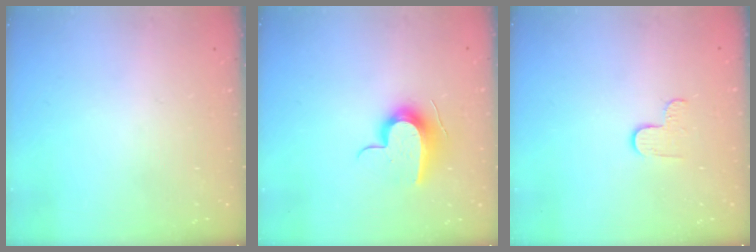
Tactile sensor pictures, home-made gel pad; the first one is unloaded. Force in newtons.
{"total": 11.3, "press": 11.3, "slide": 0.4}
{"total": 2.9, "press": 2.9, "slide": 0.3}